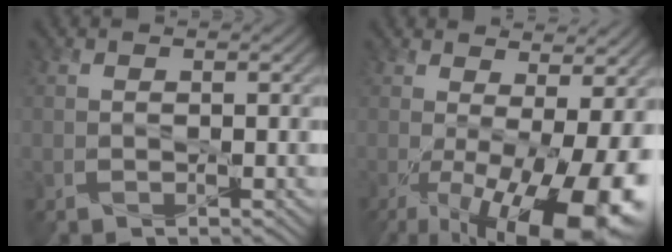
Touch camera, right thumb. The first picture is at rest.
{"total": 15.5, "force": [-3.8, 5.7, 13.9], "torque": [-0.200, -0.030, -0.036]}